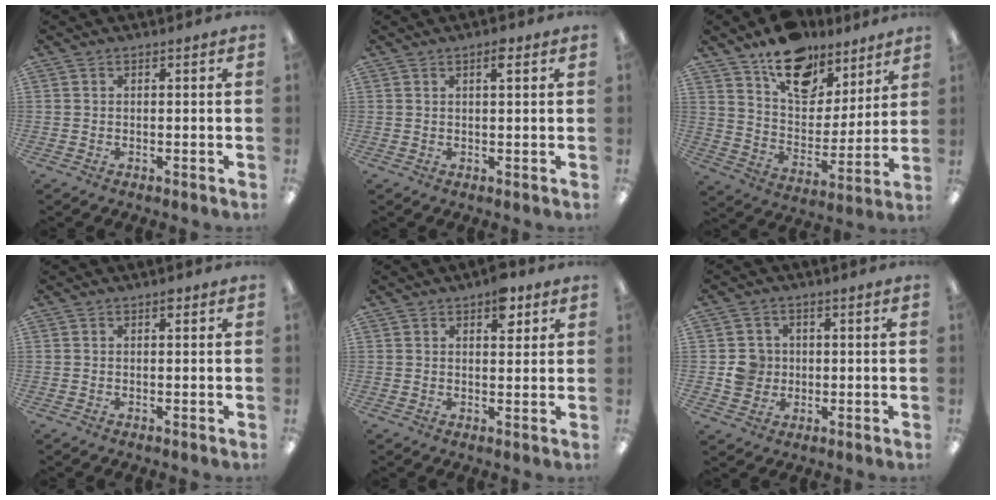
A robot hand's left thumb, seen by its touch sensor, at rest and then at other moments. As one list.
[{"total": 2.6, "force": [1.5, 0.6, 1.9], "torque": [-0.027, -0.003, 0.022]}, {"total": 15.8, "force": [11.1, 9.0, 6.8], "torque": [-0.104, -0.070, 0.200]}, {"total": 0.9, "force": [0.6, 0.4, 0.7], "torque": [-0.007, -0.001, 0.007]}, {"total": 6.0, "force": [3.4, 3.1, 3.9], "torque": [-0.036, -0.015, 0.052]}, {"total": 5.4, "force": [-0.1, 5.2, 1.3], "torque": [-0.018, 0.009, -0.001]}]